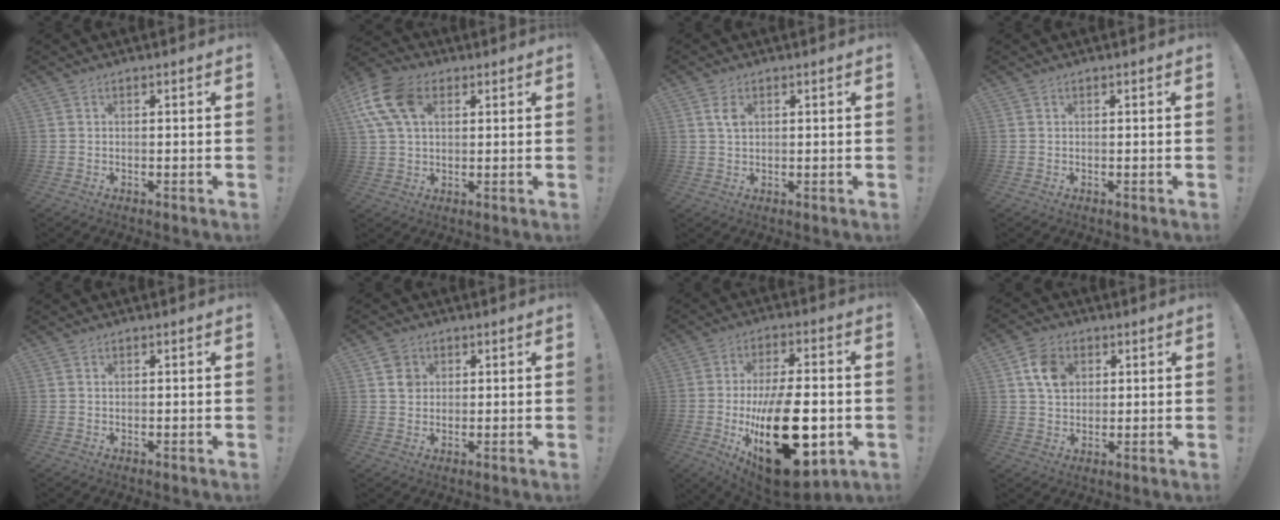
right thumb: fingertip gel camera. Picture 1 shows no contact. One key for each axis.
{"total": 14.4, "fx": 4.8, "fy": 9.3, "fz": 9.9, "tx": -0.201, "ty": -0.004, "tz": 0.093}
{"total": 3.5, "fx": 1.3, "fy": 1.9, "fz": 2.6, "tx": -0.040, "ty": -0.002, "tz": 0.020}
{"total": 0.0}
{"total": 0.0}
{"total": 4.3, "fx": 1.6, "fy": 3.8, "fz": 1.0, "tx": -0.005, "ty": -0.004, "tz": 0.028}
{"total": 28.6, "fx": -5.4, "fy": 13.6, "fz": 24.6, "tx": -0.412, "ty": 0.018, "tz": -0.066}
{"total": 9.0, "fx": 3.0, "fy": 7.0, "fz": 4.7, "tx": -0.072, "ty": 0.003, "tz": 0.061}